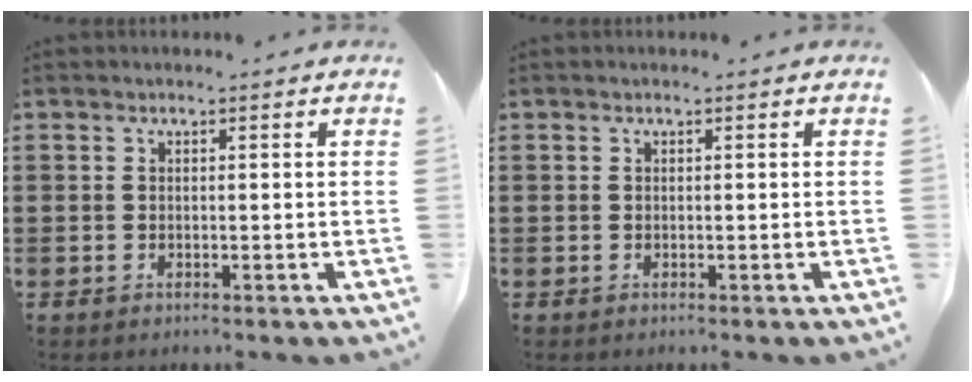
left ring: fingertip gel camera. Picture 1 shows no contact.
{"total": 0.0}